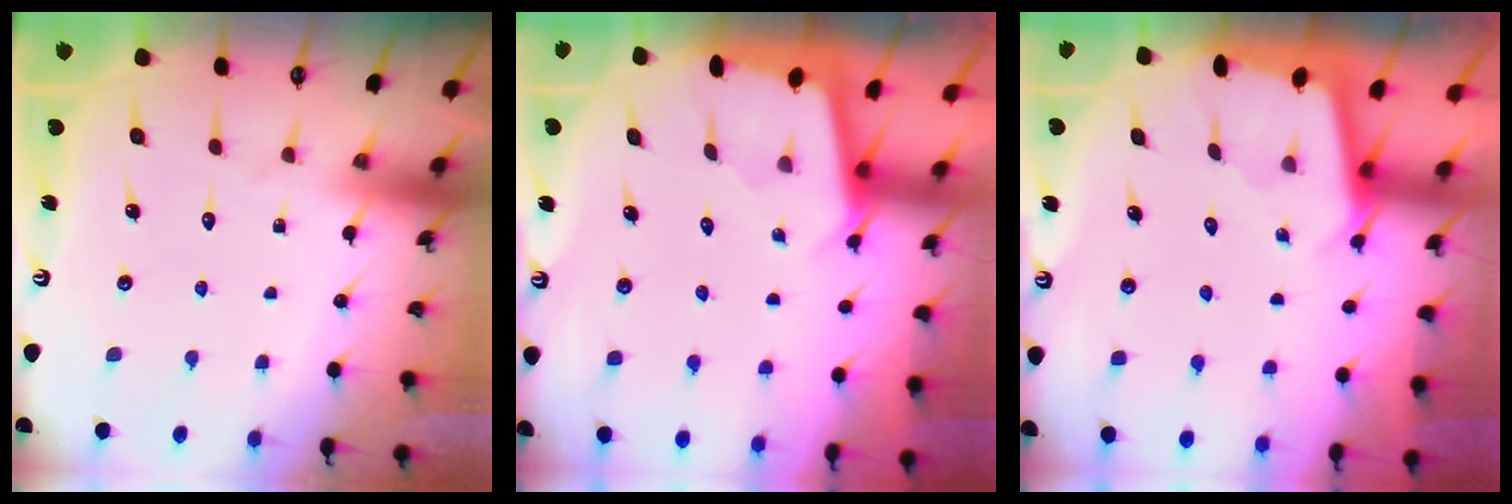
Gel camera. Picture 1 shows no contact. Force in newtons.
{"total": 2.0, "press": 2.0, "slide": 0.2}
{"total": 1.8, "press": 1.8, "slide": 0.1}